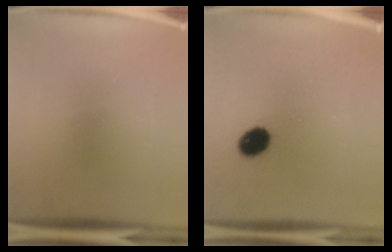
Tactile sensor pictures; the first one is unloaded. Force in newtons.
{"total": 7.2}